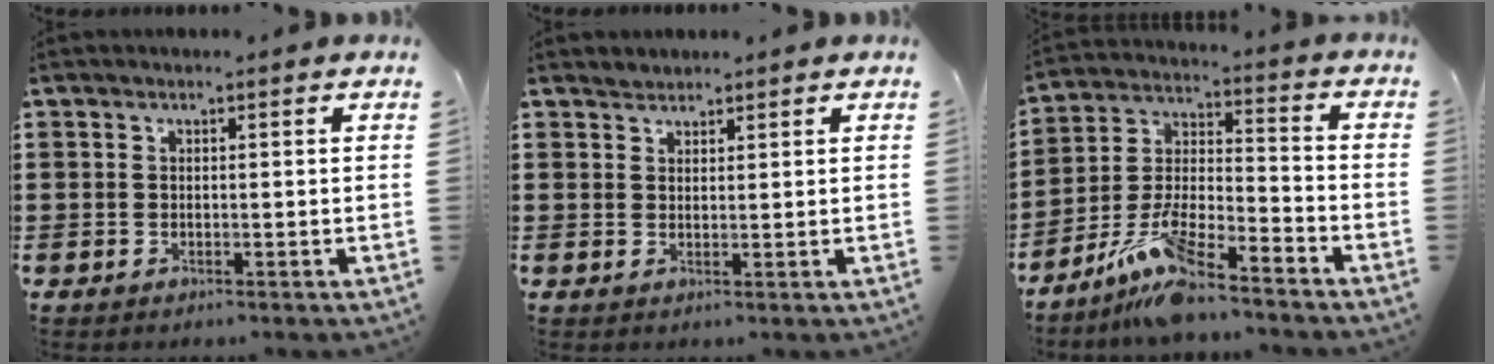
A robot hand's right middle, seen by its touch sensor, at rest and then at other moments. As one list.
[{"total": 1.4, "force": [1.3, 0.5, -0.2], "torque": [0.001, 0.002, 0.026]}, {"total": 9.5, "force": [-8.1, 0.8, 4.9], "torque": [-0.117, -0.005, -0.166]}]